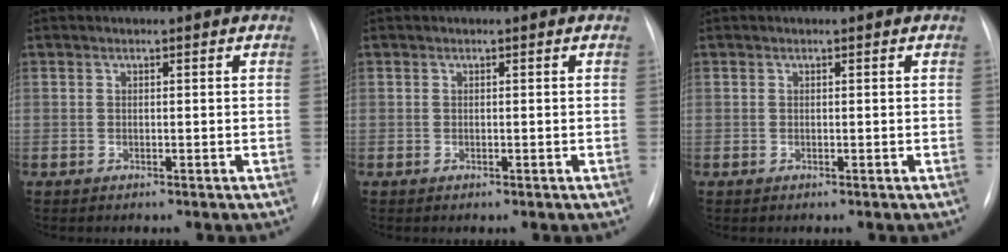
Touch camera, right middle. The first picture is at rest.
{"total": 0.0}
{"total": 0.0}